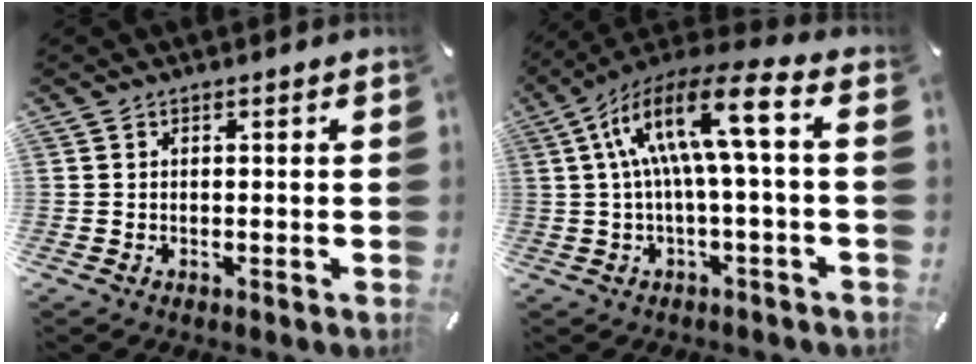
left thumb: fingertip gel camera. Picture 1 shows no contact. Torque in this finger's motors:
{"motor_torque": [1.08, 3.24, 1.46, -1.31, 0.71]}